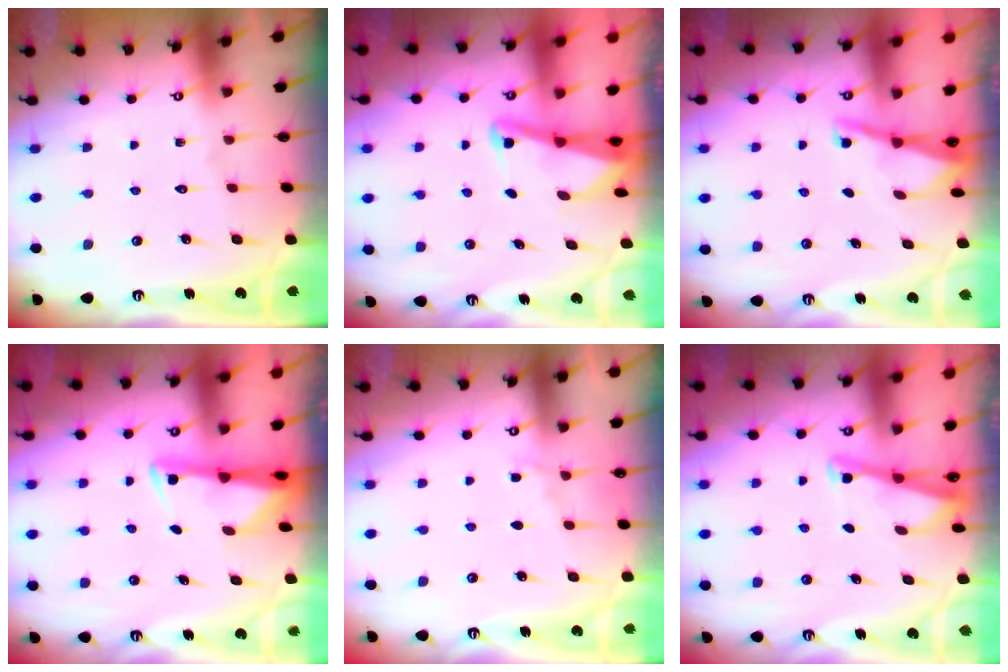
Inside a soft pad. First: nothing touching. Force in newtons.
{"total": 2.6, "press": 2.5, "slide": 0.6}
{"total": 2.9, "press": 2.8, "slide": 0.3}
{"total": 2.9, "press": 2.9, "slide": 0.6}
{"total": 3.7, "press": 3.7, "slide": 0.5}
{"total": 3.3, "press": 3.2, "slide": 0.4}